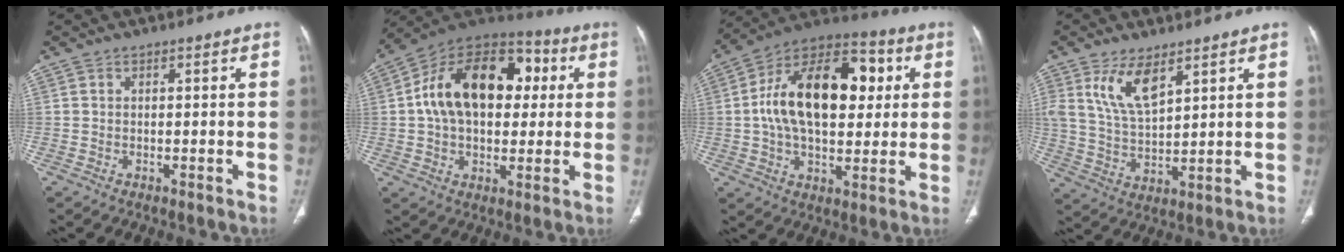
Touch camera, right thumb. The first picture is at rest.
{"total": 22.2, "force": [3.4, 14.3, 16.6], "torque": [-0.248, 0.027, 0.047]}
{"total": 22.9, "force": [3.4, 13.3, 18.3], "torque": [-0.280, 0.021, 0.047]}
{"total": 8.8, "force": [5.0, 3.7, 6.3], "torque": [-0.114, -0.027, 0.108]}